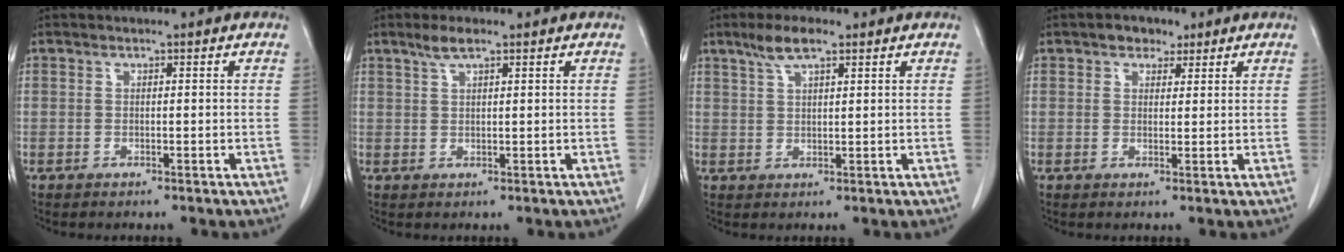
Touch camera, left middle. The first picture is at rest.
{"total": 2.4, "force": [1.8, 0.4, 1.7], "torque": [-0.039, 0.005, 0.036]}
{"total": 4.5, "force": [3.0, 0.9, 3.2], "torque": [-0.069, 0.009, 0.060]}
{"total": 2.8, "force": [1.8, 1.9, 1.1], "torque": [-0.017, 0.007, 0.026]}